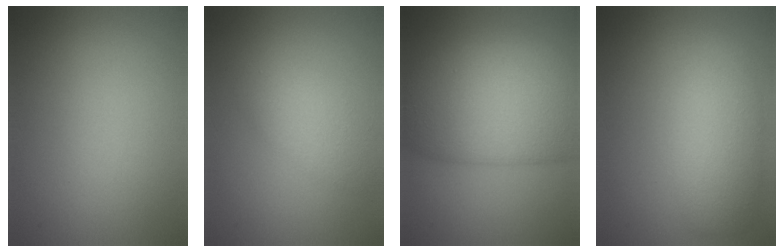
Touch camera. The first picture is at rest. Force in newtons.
{"total": 3.0, "press": 3.0, "slide": 0.1}
{"total": 11.4, "press": 11.4, "slide": 0.6}
{"total": 4.5, "press": 4.5, "slide": 0.2}